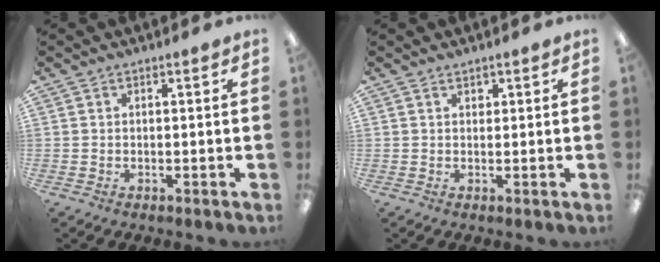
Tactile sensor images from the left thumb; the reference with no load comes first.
{"total": 1.0, "force": [0.7, 0.7, 0.1], "torque": [0.006, -0.002, 0.011]}